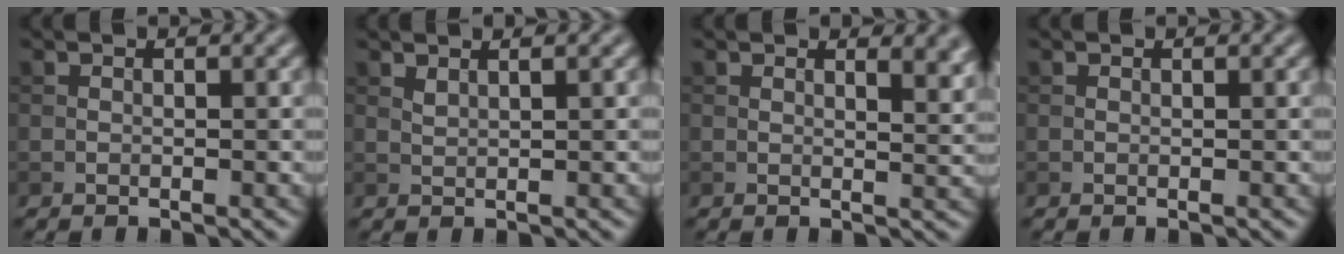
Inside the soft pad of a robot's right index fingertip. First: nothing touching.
{"total": 1.2, "force": [0.9, 0.3, 0.8], "torque": [-0.013, 0.001, 0.013]}
{"total": 3.9, "force": [2.4, 1.7, 2.6], "torque": [-0.018, 0.004, 0.032]}
{"total": 0.0}